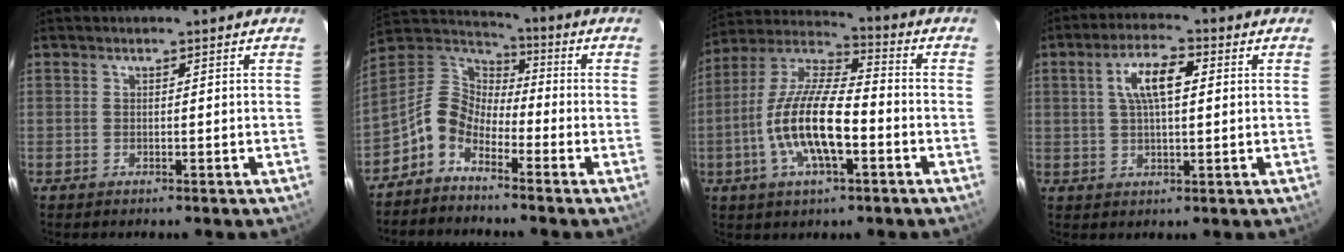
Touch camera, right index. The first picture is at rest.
{"total": 9.3, "force": [-5.2, 5.9, 5.0], "torque": [-0.108, 0.030, -0.122]}
{"total": 15.7, "force": [-4.5, 5.2, 14.1], "torque": [-0.284, -0.003, -0.088]}
{"total": 7.6, "force": [1.9, 2.8, 6.8], "torque": [-0.127, 0.016, 0.034]}